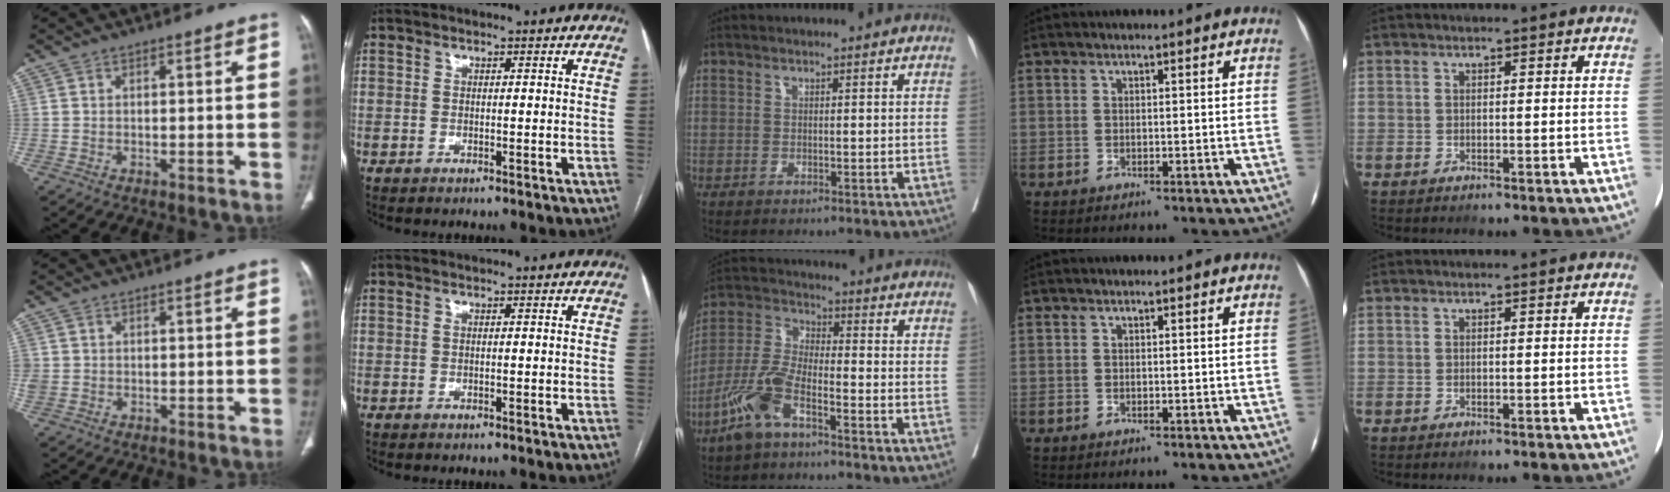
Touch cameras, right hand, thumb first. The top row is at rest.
{"thumb": {"total": 2.1, "force": [0.0, 1.8, 1.0], "torque": [-0.029, 0.006, 0.005]}, "middle": {"total": 8.7, "force": [-5.2, 2.5, 6.5], "torque": [-0.156, -0.003, -0.113]}}